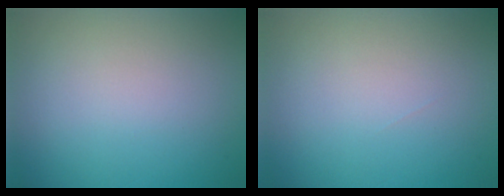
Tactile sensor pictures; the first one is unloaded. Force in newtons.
{"total": 0.0}